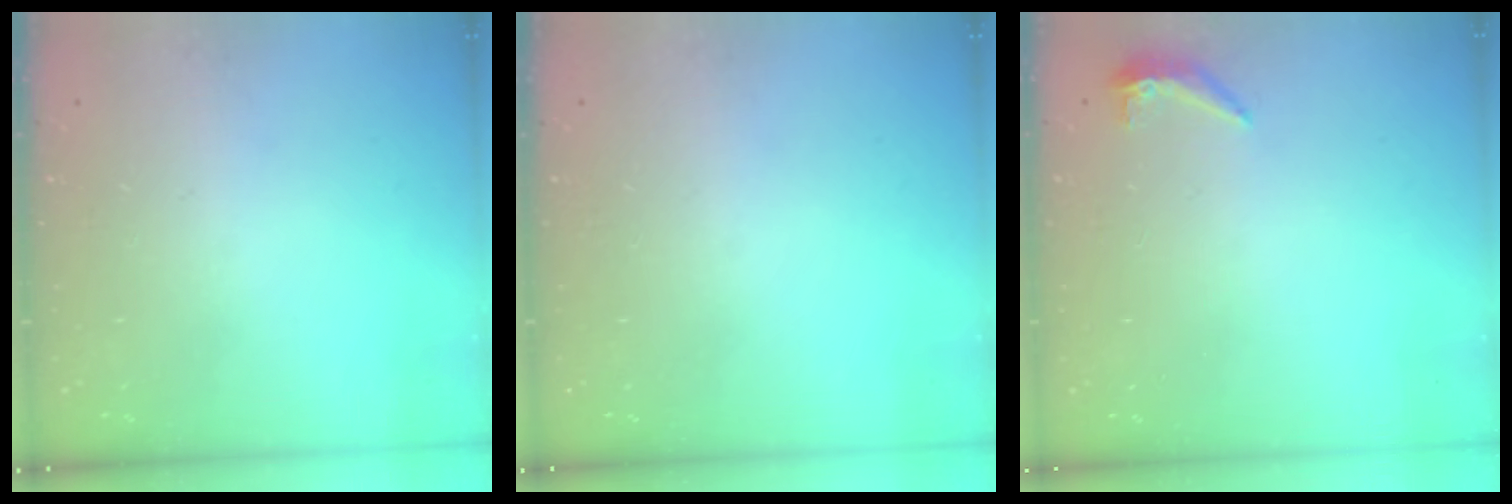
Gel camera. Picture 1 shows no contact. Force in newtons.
{"total": 0.0}
{"total": 9.6, "press": 5.9, "slide": 7.6}